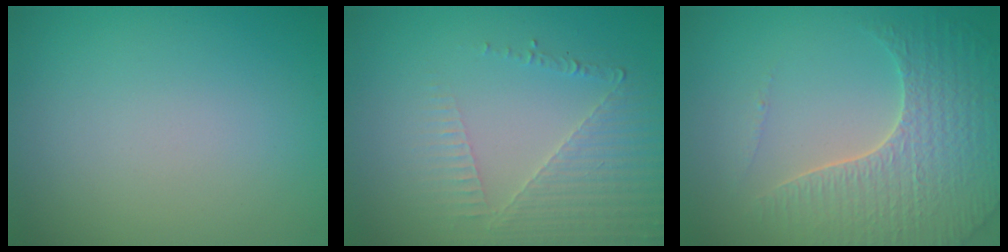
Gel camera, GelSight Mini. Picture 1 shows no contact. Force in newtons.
{"total": 3.7, "press": 3.1, "slide": 2.0}
{"total": 5.0, "press": 4.5, "slide": 2.3}